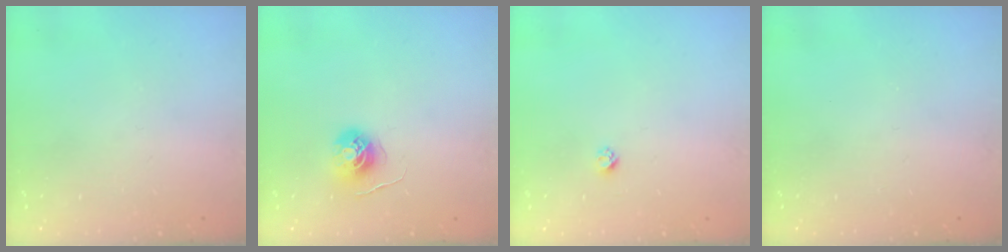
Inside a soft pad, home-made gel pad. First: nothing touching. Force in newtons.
{"total": 5.9, "press": 5.9, "slide": 0.3}
{"total": 2.3, "press": 2.3, "slide": 0.2}
{"total": 0.0}